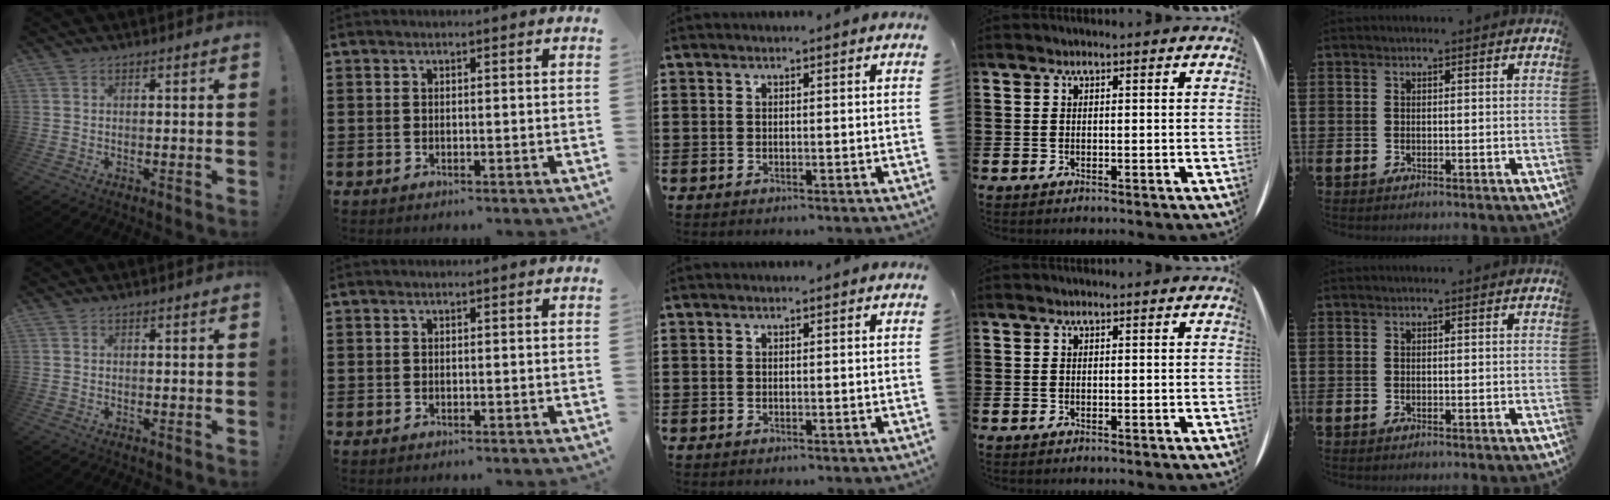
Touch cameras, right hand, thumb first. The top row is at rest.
{}